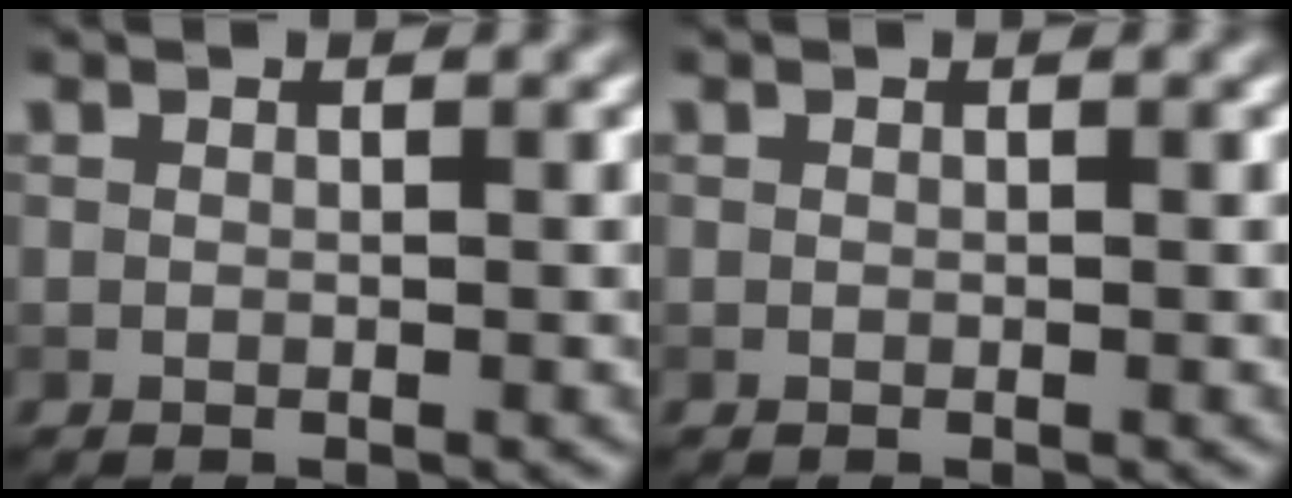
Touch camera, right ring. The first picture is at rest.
{"total": 0.0}